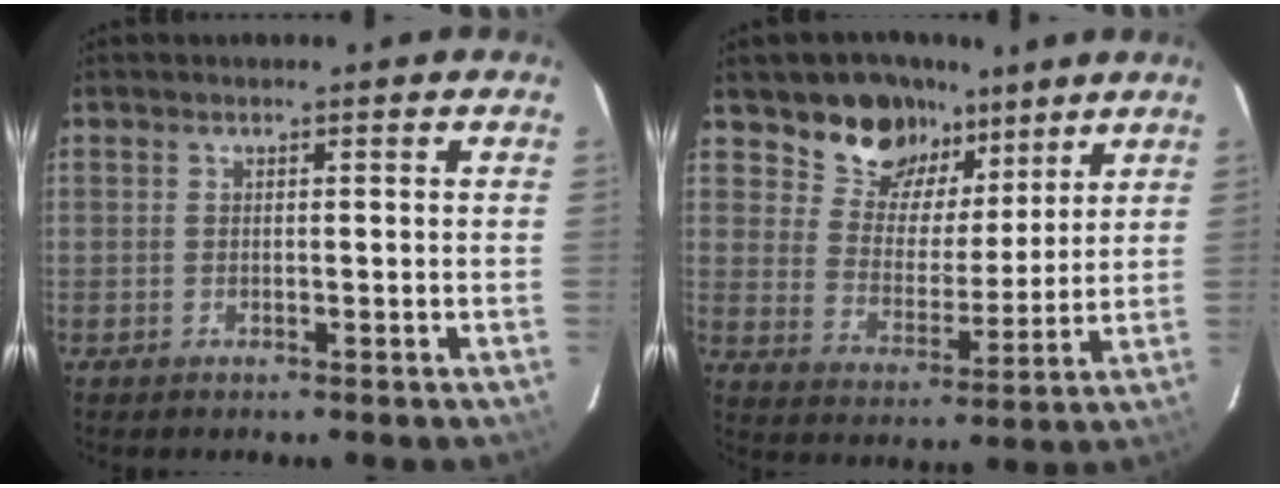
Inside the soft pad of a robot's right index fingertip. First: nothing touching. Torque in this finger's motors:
{"motor_torque": [0.28, 0.27, 0.24, 0.02]}